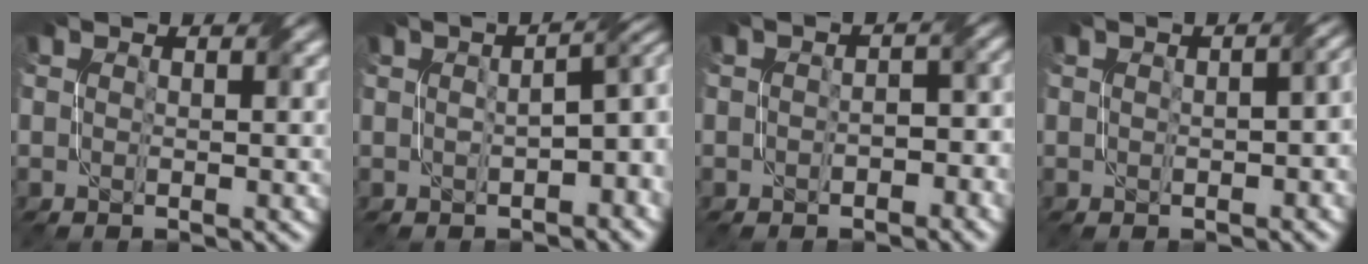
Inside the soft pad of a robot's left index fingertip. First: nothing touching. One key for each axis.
{"total": 5.5, "fx": -0.5, "fy": 2.6, "fz": 4.8, "tx": -0.050, "ty": 0.007, "tz": 0.002}
{"total": 3.0, "fx": -1.4, "fy": 1.9, "fz": 1.8, "tx": -0.013, "ty": 0.005, "tz": -0.014}
{"total": 4.5, "fx": -0.2, "fy": 2.5, "fz": 3.7, "tx": -0.021, "ty": 0.005, "tz": 0.006}